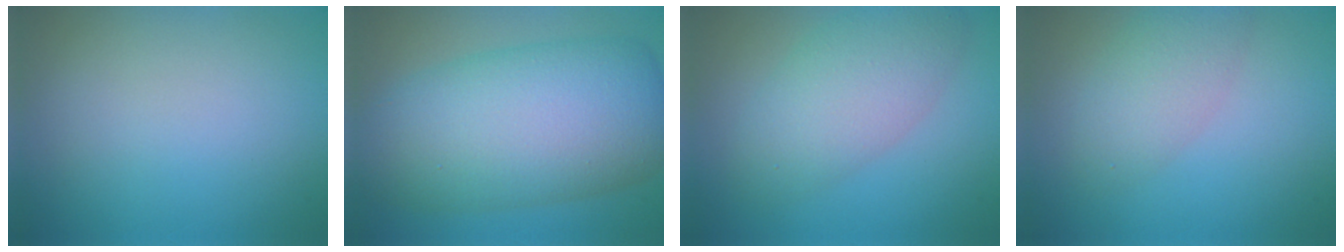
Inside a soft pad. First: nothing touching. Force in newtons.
{"total": 12.8, "press": 12.8, "slide": 0.3}
{"total": 5.5, "press": 5.5, "slide": 0.3}
{"total": 3.2, "press": 3.2, "slide": 0.1}